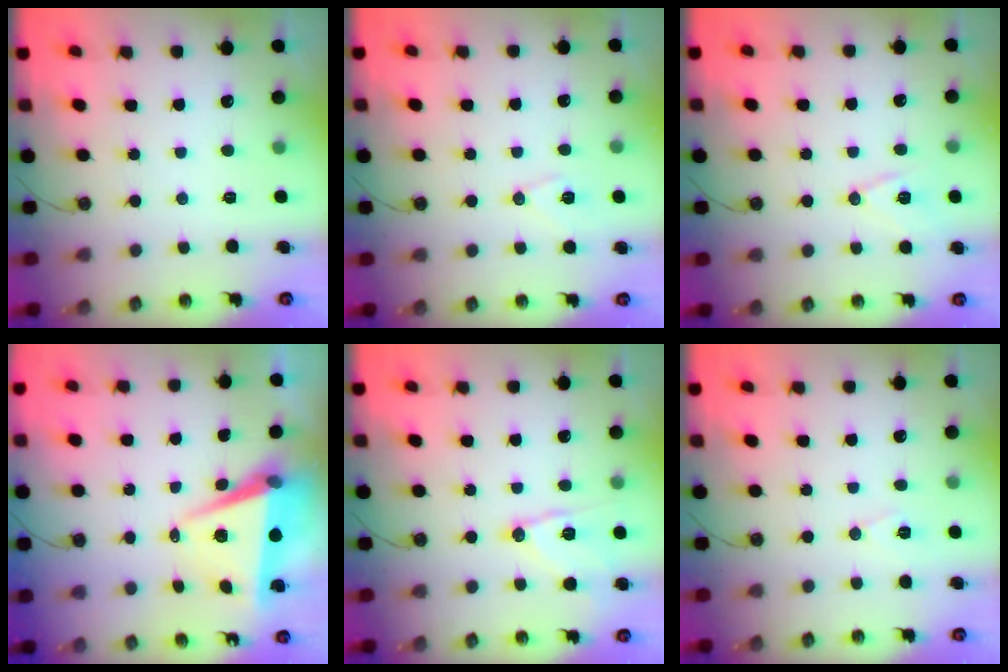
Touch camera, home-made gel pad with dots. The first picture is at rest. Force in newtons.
{"total": 6.8, "press": 6.2, "slide": 2.9}
{"total": 10.3, "press": 9.7, "slide": 3.4}
{"total": 7.3, "press": 6.1, "slide": 4.1}
{"total": 12.1, "press": 12.0, "slide": 0.7}
{"total": 7.0, "press": 5.3, "slide": 4.6}